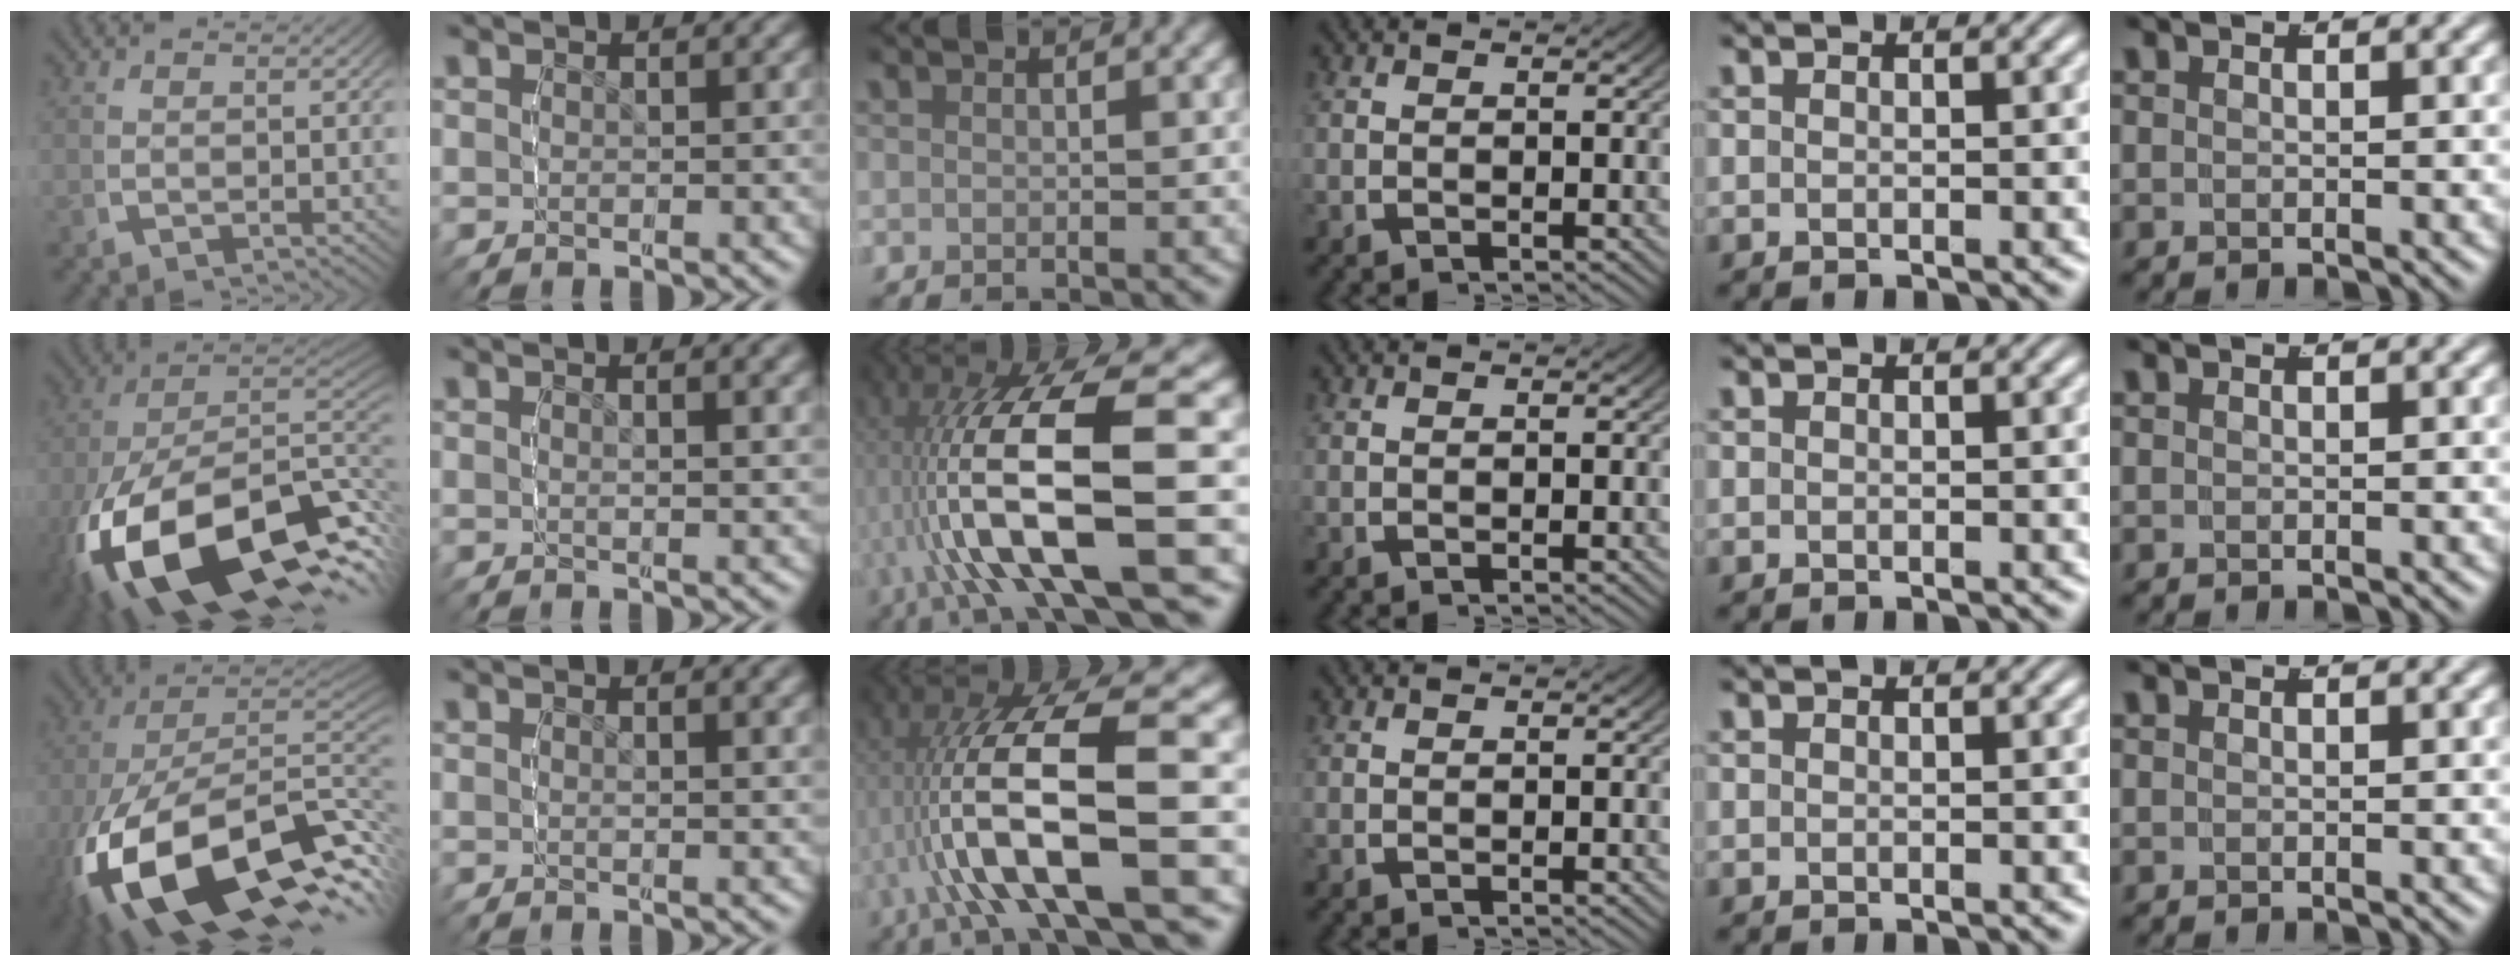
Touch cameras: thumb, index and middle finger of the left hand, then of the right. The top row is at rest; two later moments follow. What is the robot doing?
{"motion": "lift_and_place", "object": "tape"}